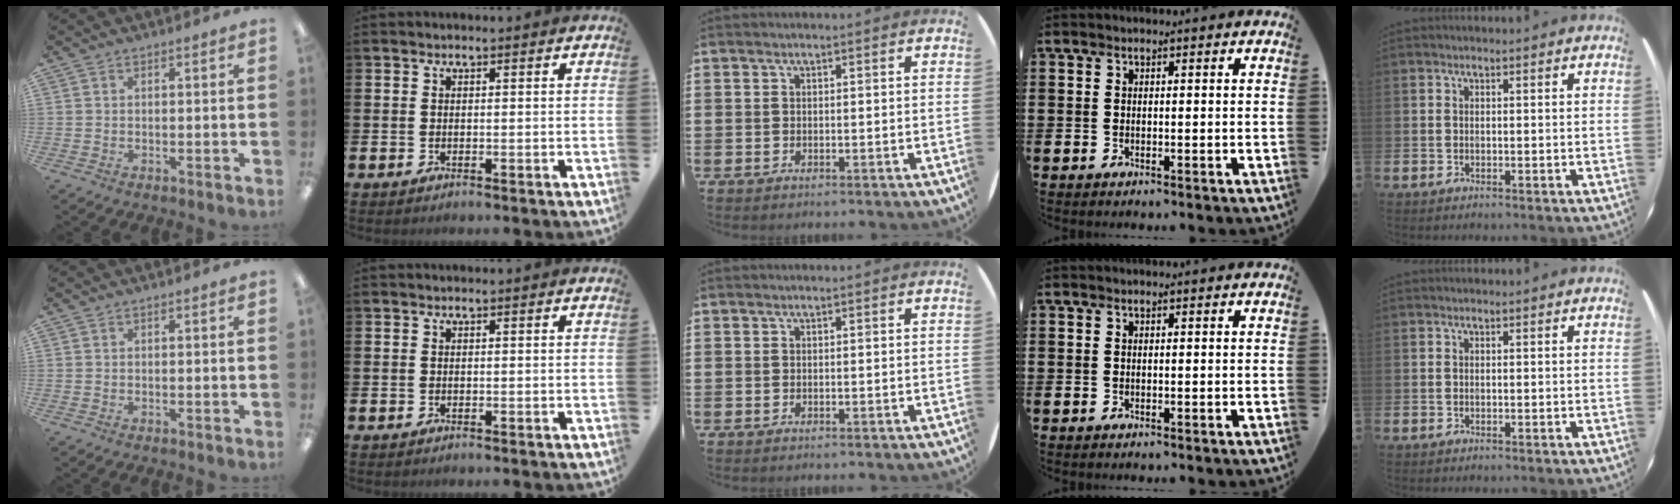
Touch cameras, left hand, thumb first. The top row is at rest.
{}